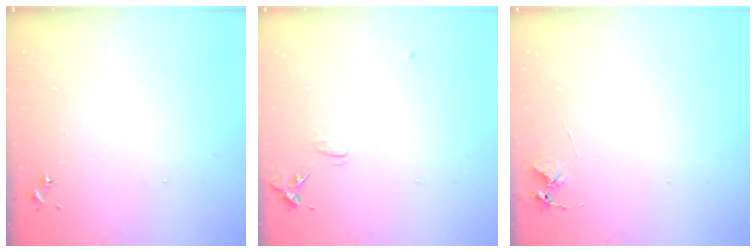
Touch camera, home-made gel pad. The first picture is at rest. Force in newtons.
{"total": 6.3, "press": 6.2, "slide": 0.7}
{"total": 4.9, "press": 4.9, "slide": 0.3}